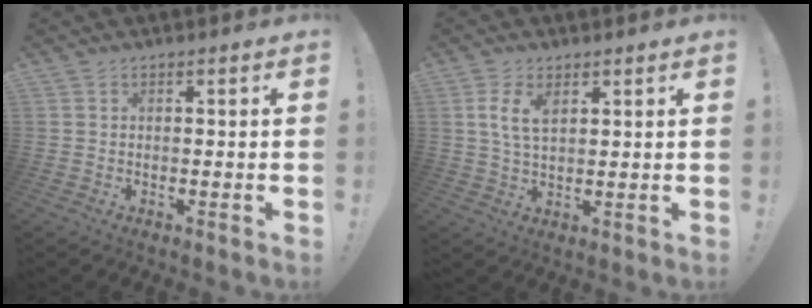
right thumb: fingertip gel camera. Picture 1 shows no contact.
{"total": 6.3, "force": [2.7, 3.1, 4.8], "torque": [-0.091, -0.008, 0.047]}